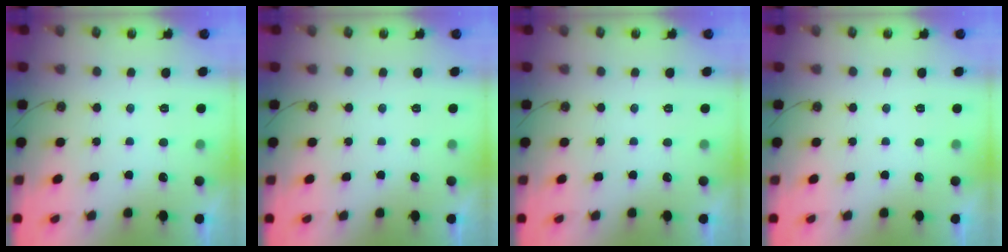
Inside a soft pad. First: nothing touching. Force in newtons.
{"total": 0.0}
{"total": 0.0}
{"total": 0.0}